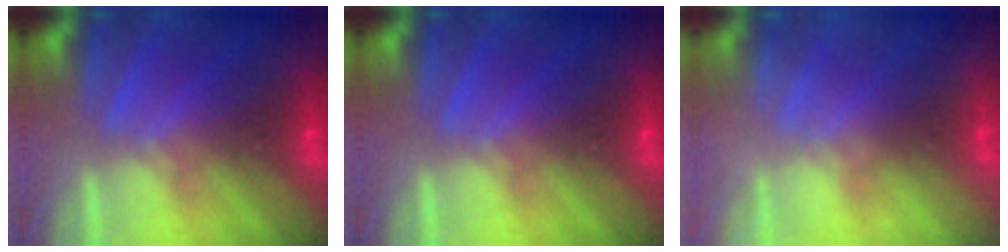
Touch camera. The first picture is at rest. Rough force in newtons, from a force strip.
{"total": 0.0}
{"total": 2.3}